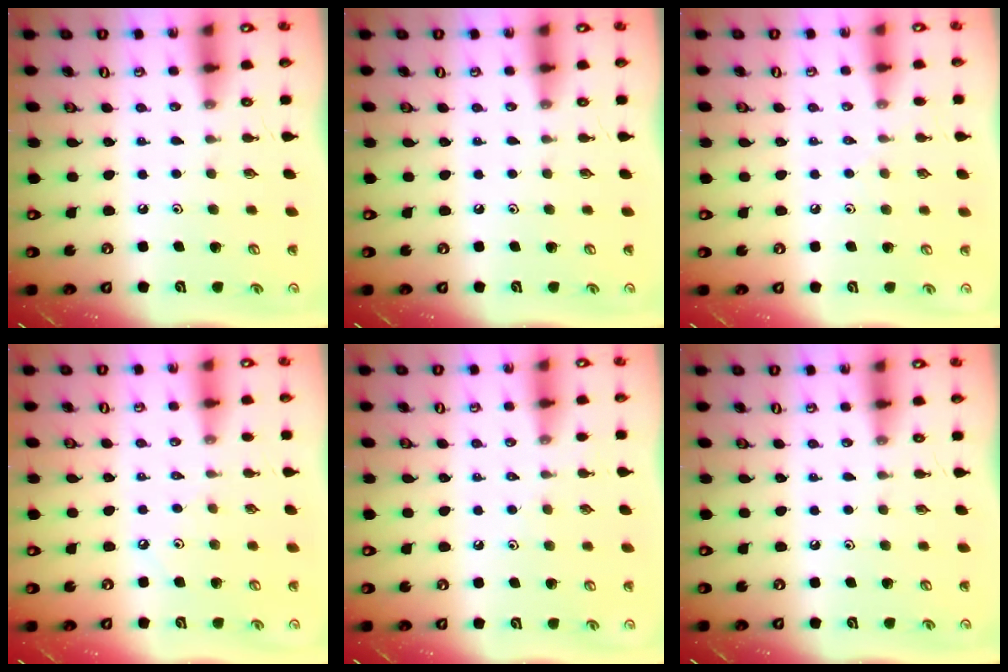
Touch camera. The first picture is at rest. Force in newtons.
{"total": 0.0}
{"total": 4.3, "press": 4.2, "slide": 0.7}
{"total": 2.3, "press": 2.3, "slide": 0.5}
{"total": 2.3, "press": 2.3, "slide": 0.4}
{"total": 0.0}